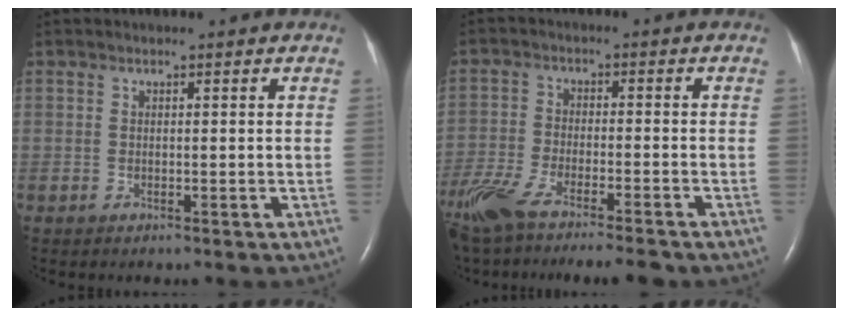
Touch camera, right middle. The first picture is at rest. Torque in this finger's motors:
{"motor_torque": [1.10, -1.04, 0.20, 0.07]}